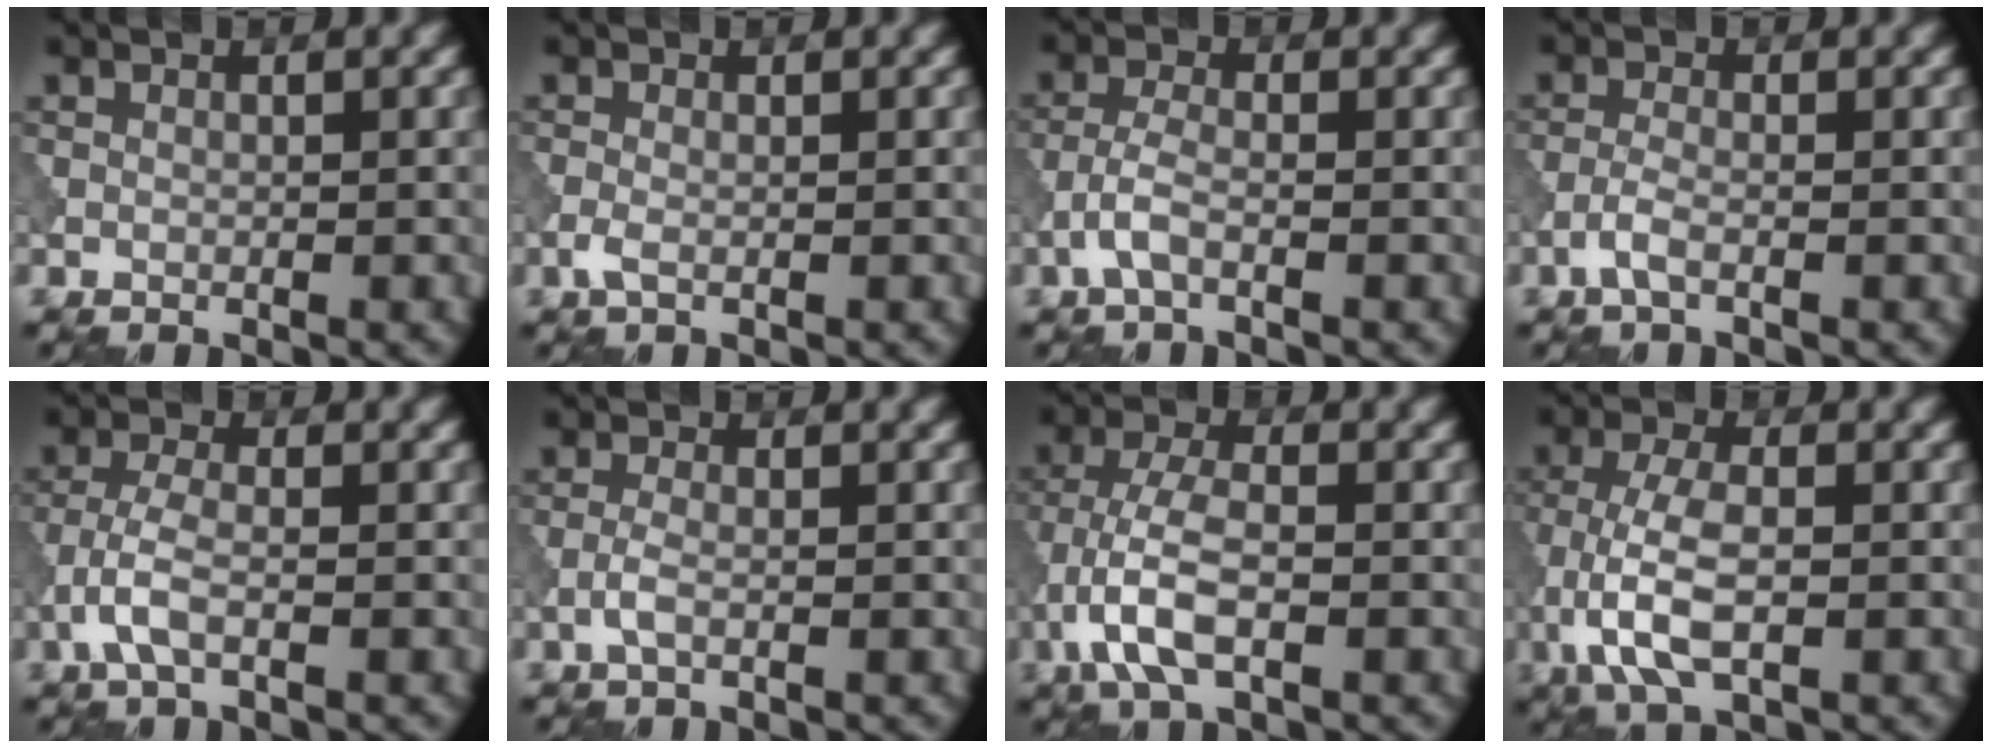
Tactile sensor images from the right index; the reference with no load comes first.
{"total": 1.3, "force": [-0.5, 0.5, 1.1], "torque": [-0.029, -0.001, -0.014]}
{"total": 2.3, "force": [-1.1, 0.7, 1.8], "torque": [-0.044, 0.005, -0.031]}
{"total": 1.9, "force": [-1.0, 0.5, 1.5], "torque": [-0.036, 0.004, -0.026]}
{"total": 2.9, "force": [-1.3, 1.0, 2.4], "torque": [-0.059, 0.004, -0.033]}
{"total": 1.6, "force": [-0.6, 0.5, 1.4], "torque": [-0.033, 0.004, -0.017]}
{"total": 5.9, "force": [-2.2, 2.5, 4.8], "torque": [-0.109, 0.004, -0.050]}
{"total": 6.2, "force": [-1.7, 2.6, 5.3], "torque": [-0.116, 0.004, -0.036]}